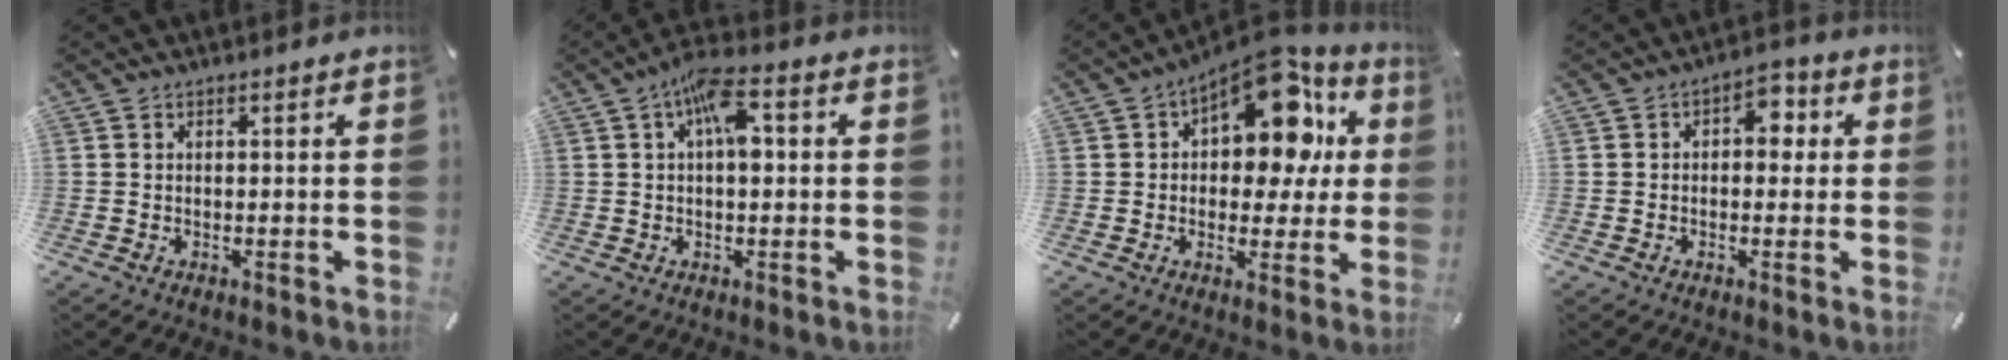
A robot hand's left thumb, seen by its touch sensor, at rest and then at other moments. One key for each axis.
{"total": 8.4, "fx": 1.5, "fy": 3.8, "fz": 7.3, "tx": -0.116, "ty": 0.007, "tz": 0.022}
{"total": 16.9, "fx": 7.7, "fy": 10.1, "fz": 11.1, "tx": -0.155, "ty": -0.050, "tz": 0.134}
{"total": 5.0, "fx": 0.2, "fy": 3.3, "fz": 3.8, "tx": -0.035, "ty": 0.001, "tz": -0.009}